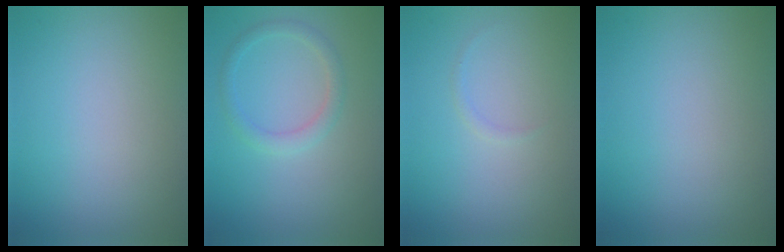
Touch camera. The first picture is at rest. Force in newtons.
{"total": 1.7, "press": 1.7, "slide": 0.1}
{"total": 0.5, "press": 0.5, "slide": 0.0}
{"total": 0.0}